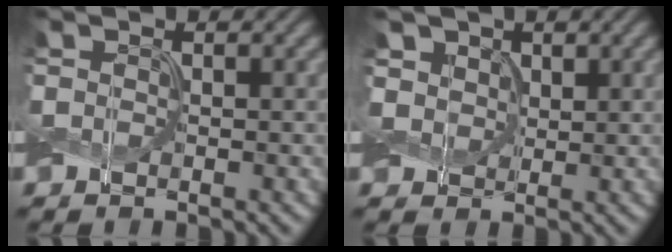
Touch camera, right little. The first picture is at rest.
{"total": 2.9, "force": [1.5, 2.3, 0.9], "torque": [-0.033, -0.006, 0.031]}